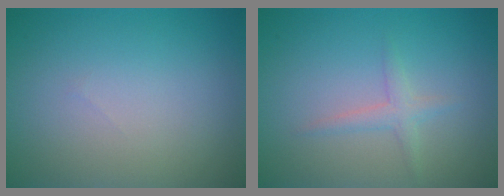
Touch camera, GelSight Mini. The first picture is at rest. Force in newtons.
{"total": 1.5, "press": 1.5, "slide": 0.1}